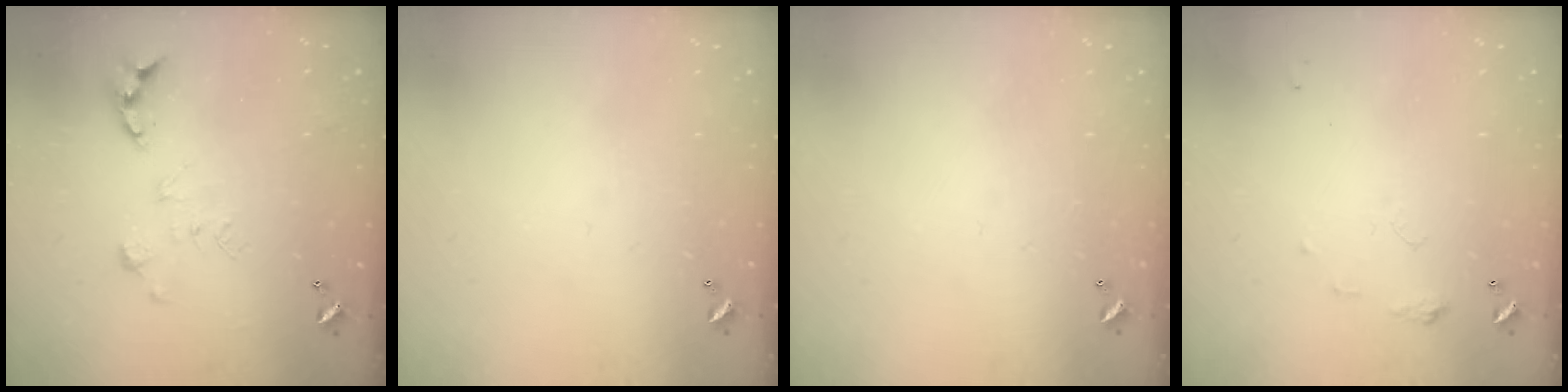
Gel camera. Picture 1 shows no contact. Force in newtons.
{"total": 0.0}
{"total": 0.0}
{"total": 4.5, "press": 4.4, "slide": 0.5}